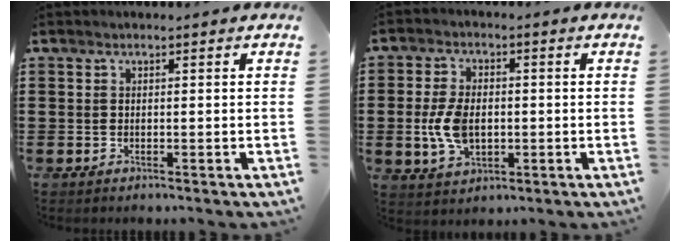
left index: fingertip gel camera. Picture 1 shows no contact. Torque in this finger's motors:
{"motor_torque": [1.10, 0.82, 0.30, 0.11]}